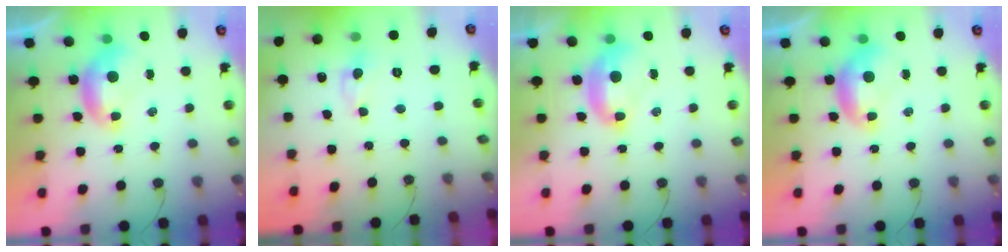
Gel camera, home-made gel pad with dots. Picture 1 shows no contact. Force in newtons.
{"total": 0.0}
{"total": 2.9, "press": 2.9, "slide": 0.6}
{"total": 0.0}